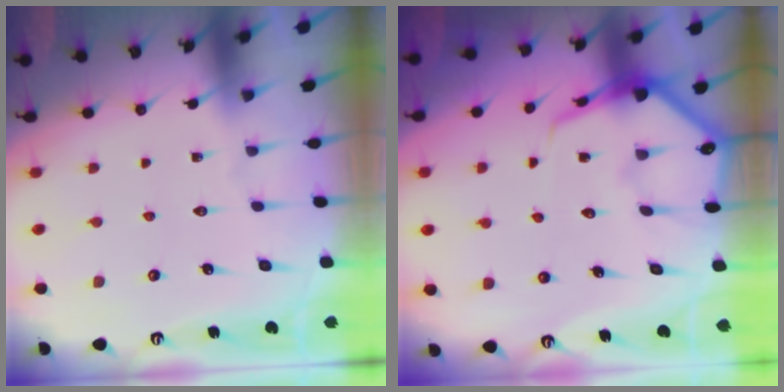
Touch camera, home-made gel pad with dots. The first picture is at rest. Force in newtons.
{"total": 6.6, "press": 6.5, "slide": 0.7}